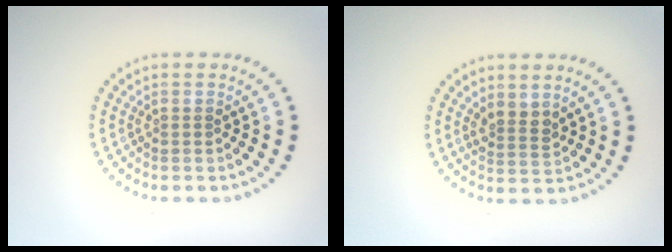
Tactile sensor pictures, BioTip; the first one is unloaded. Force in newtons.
{"total": 2.0, "press": 1.6, "slide": 1.1}